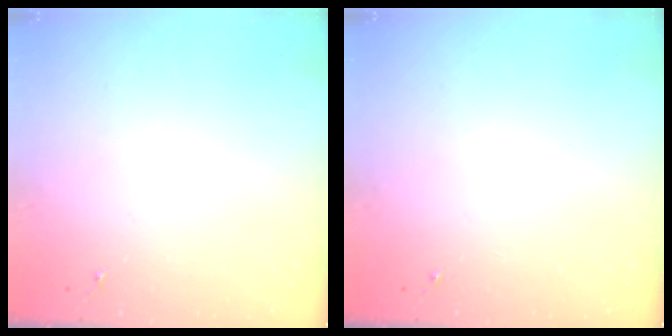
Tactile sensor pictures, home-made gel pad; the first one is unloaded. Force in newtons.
{"total": 0.0}